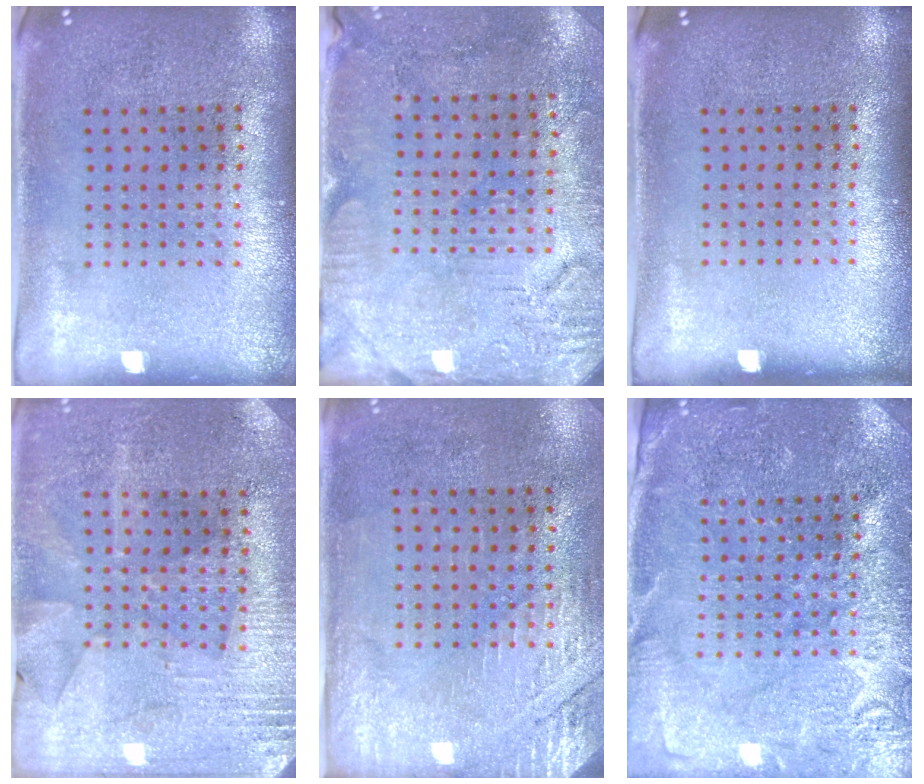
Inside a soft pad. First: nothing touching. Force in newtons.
{"total": 3.2, "press": 2.8, "slide": 1.5}
{"total": 0.0}
{"total": 2.8, "press": 2.7, "slide": 0.7}
{"total": 2.8, "press": 2.5, "slide": 1.4}
{"total": 3.5, "press": 3.4, "slide": 0.6}